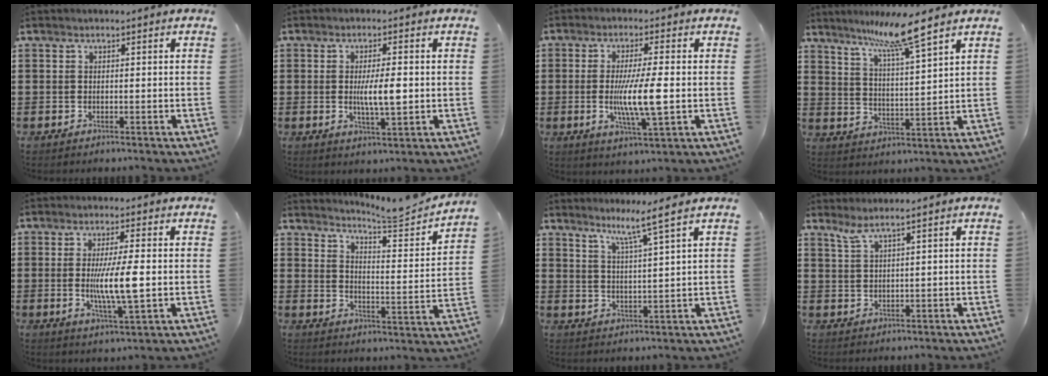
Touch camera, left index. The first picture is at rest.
{"total": 5.6, "force": [0.1, 1.3, 5.4], "torque": [-0.096, -0.004, -0.004]}
{"total": 8.4, "force": [-0.7, 1.1, 8.3], "torque": [-0.156, -0.010, -0.016]}
{"total": 8.8, "force": [7.0, -0.5, 5.4], "torque": [-0.117, -0.029, 0.117]}
{"total": 7.7, "force": [-0.2, 1.1, 7.6], "torque": [-0.140, -0.012, -0.012]}
{"total": 5.2, "force": [4.9, -0.6, 1.6], "torque": [-0.040, -0.043, 0.076]}
{"total": 5.2, "force": [3.9, -1.4, 3.1], "torque": [-0.072, -0.018, 0.062]}
{"total": 2.2, "force": [1.7, -0.4, 1.4], "torque": [-0.032, -0.002, 0.030]}